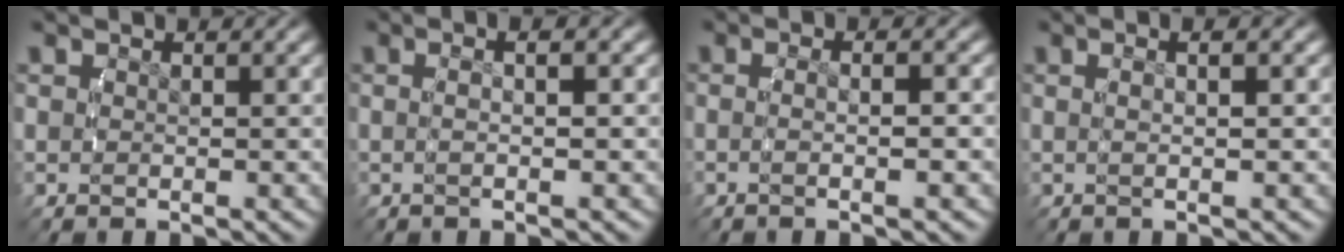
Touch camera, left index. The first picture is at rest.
{"total": 2.4, "force": [0.0, -0.3, 2.3], "torque": [-0.042, 0.009, 0.000]}
{"total": 2.4, "force": [-0.7, -0.2, 2.3], "torque": [-0.047, -0.001, -0.011]}
{"total": 2.0, "force": [0.2, -0.4, 2.0], "torque": [-0.034, 0.007, 0.005]}